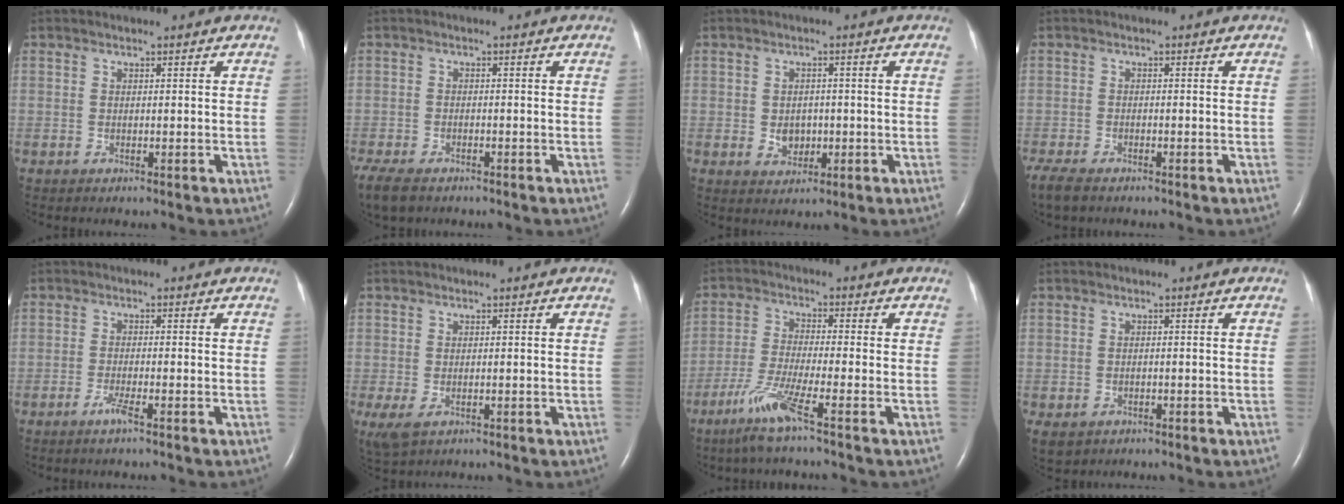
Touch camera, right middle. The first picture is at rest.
{"total": 7.5, "force": [-5.5, 3.4, 3.9], "torque": [-0.088, -0.014, -0.088]}
{"total": 3.1, "force": [-0.4, 2.4, 1.8], "torque": [-0.028, 0.005, 0.001]}
{"total": 4.9, "force": [-3.9, 1.6, 2.5], "torque": [-0.055, -0.013, -0.065]}
{"total": 2.1, "force": [-1.4, -0.1, 1.6], "torque": [-0.040, -0.004, -0.030]}
{"total": 3.5, "force": [-1.2, 1.8, 2.8], "torque": [-0.059, -0.013, -0.012]}
{"total": 7.1, "force": [-4.4, -0.8, 5.5], "torque": [-0.117, -0.022, -0.093]}
{"total": 4.1, "force": [-2.2, 3.1, 1.7], "torque": [-0.036, -0.002, -0.027]}